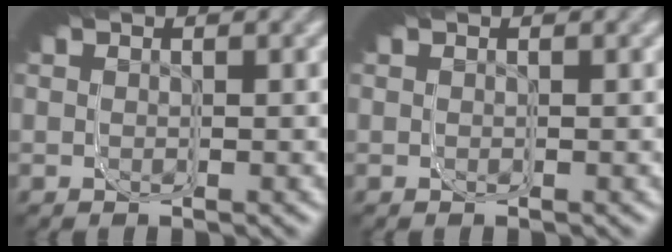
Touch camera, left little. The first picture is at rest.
{"total": 0.0}